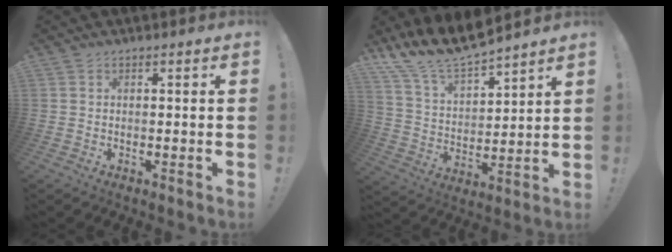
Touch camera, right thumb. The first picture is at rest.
{"total": 14.0, "force": [12.9, 3.1, 4.6], "torque": [-0.119, -0.102, 0.237]}